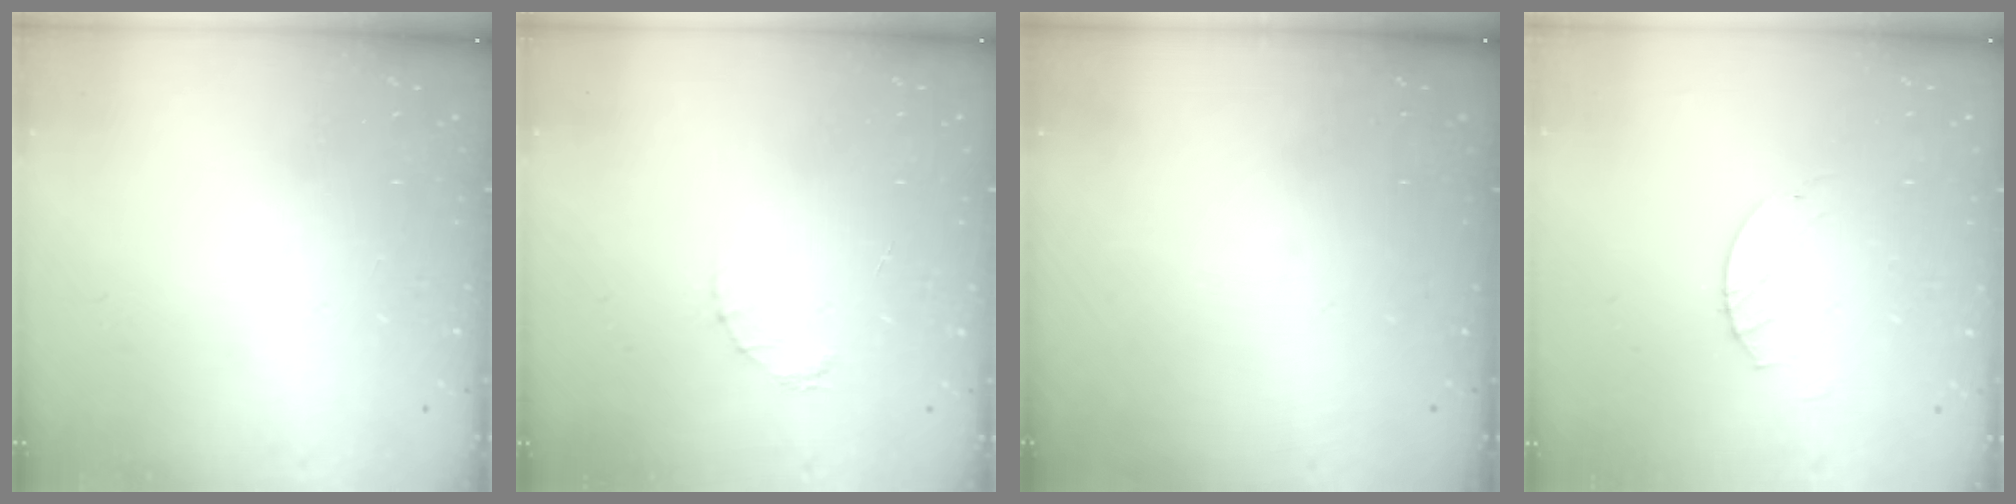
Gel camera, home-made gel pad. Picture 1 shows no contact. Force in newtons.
{"total": 1.6, "press": 1.5, "slide": 0.3}
{"total": 0.0}
{"total": 2.0, "press": 2.0, "slide": 0.2}